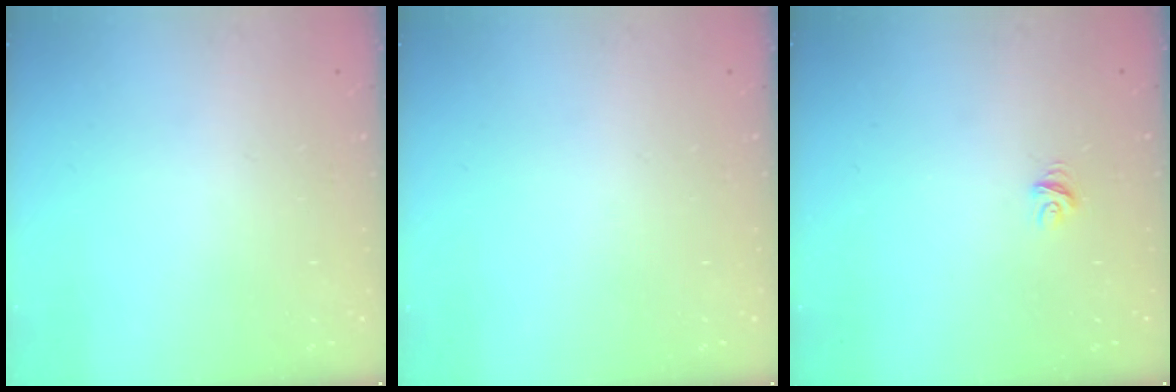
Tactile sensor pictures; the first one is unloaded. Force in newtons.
{"total": 0.0}
{"total": 4.9, "press": 4.8, "slide": 0.3}